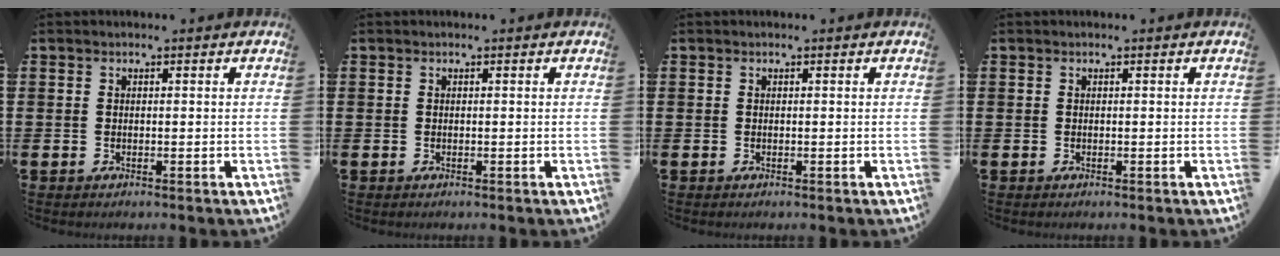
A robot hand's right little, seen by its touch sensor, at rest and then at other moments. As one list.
[{"total": 0.0}, {"total": 0.0}, {"total": 0.0}]